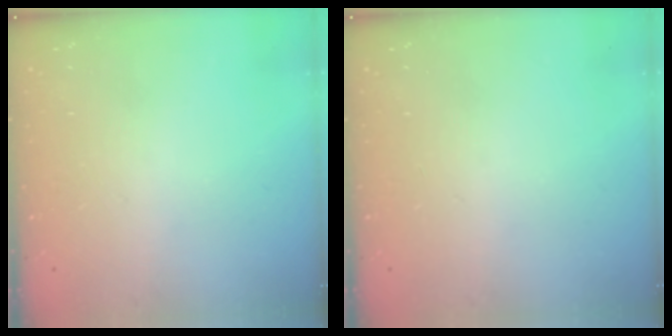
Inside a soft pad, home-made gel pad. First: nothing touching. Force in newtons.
{"total": 0.0}